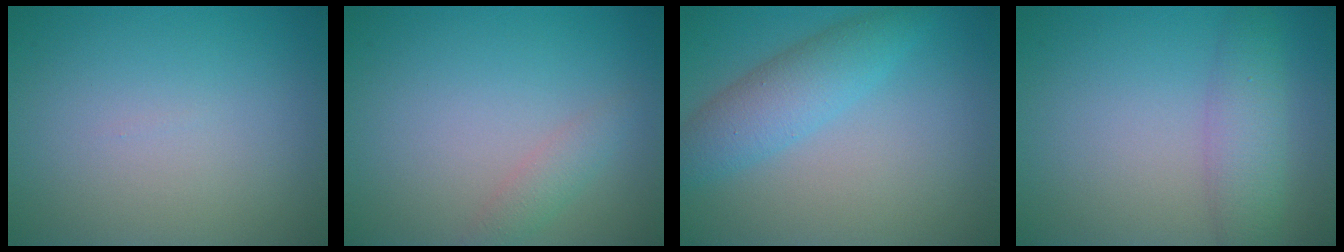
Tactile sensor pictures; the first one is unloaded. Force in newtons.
{"total": 1.5, "press": 1.5, "slide": 0.0}
{"total": 4.0, "press": 4.0, "slide": 0.1}
{"total": 3.6, "press": 3.6, "slide": 0.1}